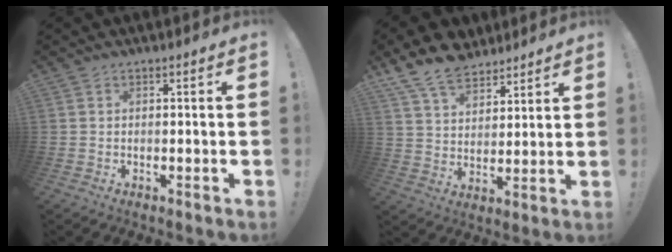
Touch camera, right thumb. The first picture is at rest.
{"total": 11.3, "force": [9.0, 5.7, 3.7], "torque": [-0.082, -0.054, 0.175]}